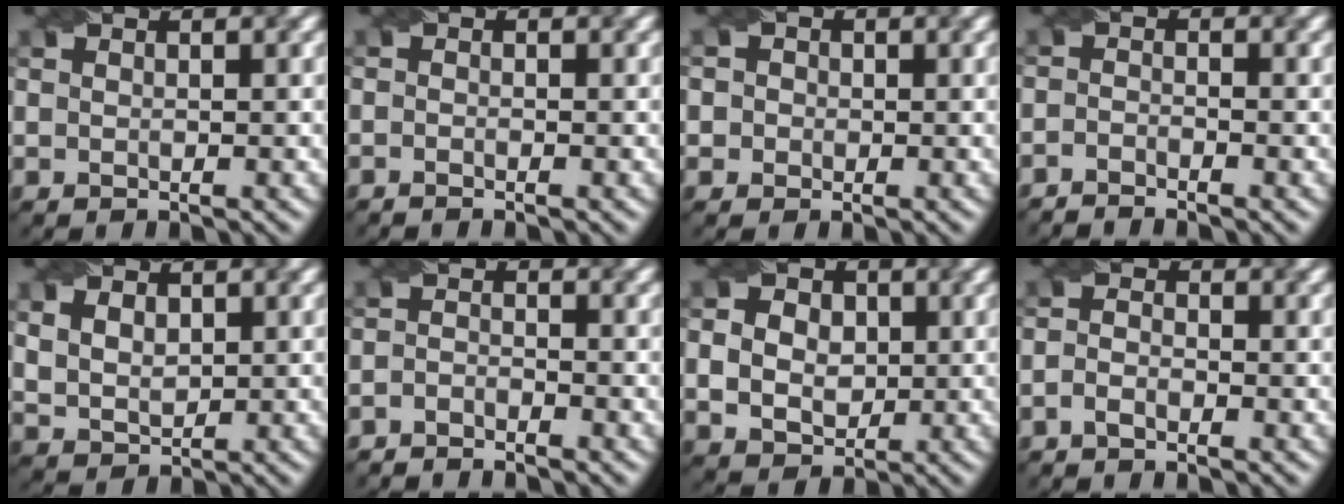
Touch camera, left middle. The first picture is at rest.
{"total": 0.8, "force": [-0.7, 0.1, 0.4], "torque": [-0.008, -0.002, -0.010]}
{"total": 2.7, "force": [0.8, 2.4, 0.9], "torque": [0.007, 0.019, -0.007]}
{"total": 2.1, "force": [-1.9, 0.1, 0.8], "torque": [-0.021, -0.003, -0.041]}
{"total": 2.9, "force": [1.3, 1.9, 1.8], "torque": [-0.043, 0.002, 0.029]}
{"total": 2.3, "force": [-2.2, 0.3, 0.5], "torque": [-0.010, -0.004, -0.044]}
{"total": 5.9, "force": [1.1, 4.7, 3.4], "torque": [-0.065, 0.016, 0.006]}
{"total": 1.4, "force": [-1.1, 0.5, 0.7], "torque": [-0.018, 0.000, -0.026]}